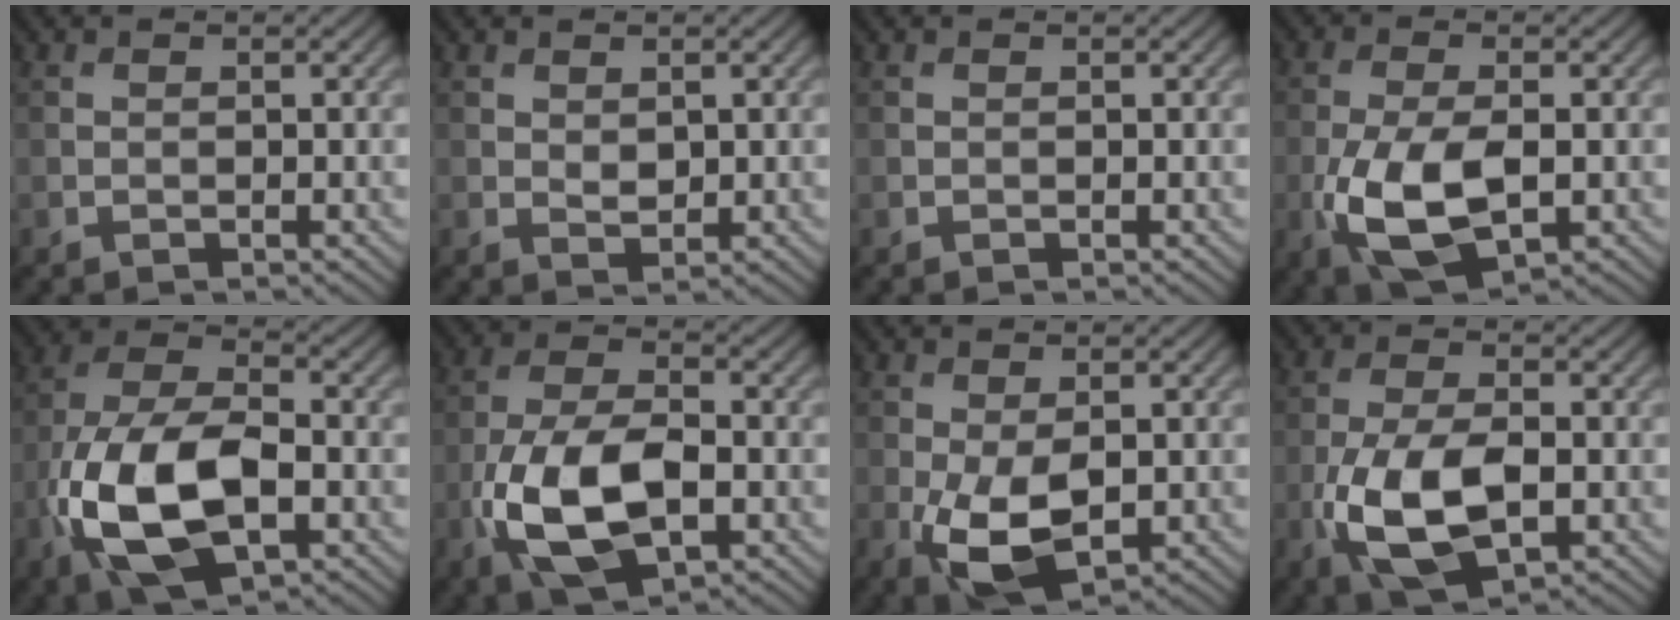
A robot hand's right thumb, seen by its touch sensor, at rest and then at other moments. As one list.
[{"total": 1.3, "force": [0.6, 0.9, 0.8], "torque": [-0.016, -0.004, 0.016]}, {"total": 0.0}, {"total": 10.0, "force": [-2.7, 4.9, 8.3], "torque": [-0.185, -0.016, -0.049]}, {"total": 15.5, "force": [-4.7, 8.2, 12.3], "torque": [-0.271, -0.017, -0.094]}, {"total": 12.8, "force": [-3.9, 6.5, 10.3], "torque": [-0.225, -0.016, -0.079]}, {"total": 7.2, "force": [-1.7, 3.8, 5.9], "torque": [-0.138, -0.023, -0.019]}, {"total": 11.2, "force": [-3.4, 5.5, 9.1], "torque": [-0.200, -0.016, -0.063]}]